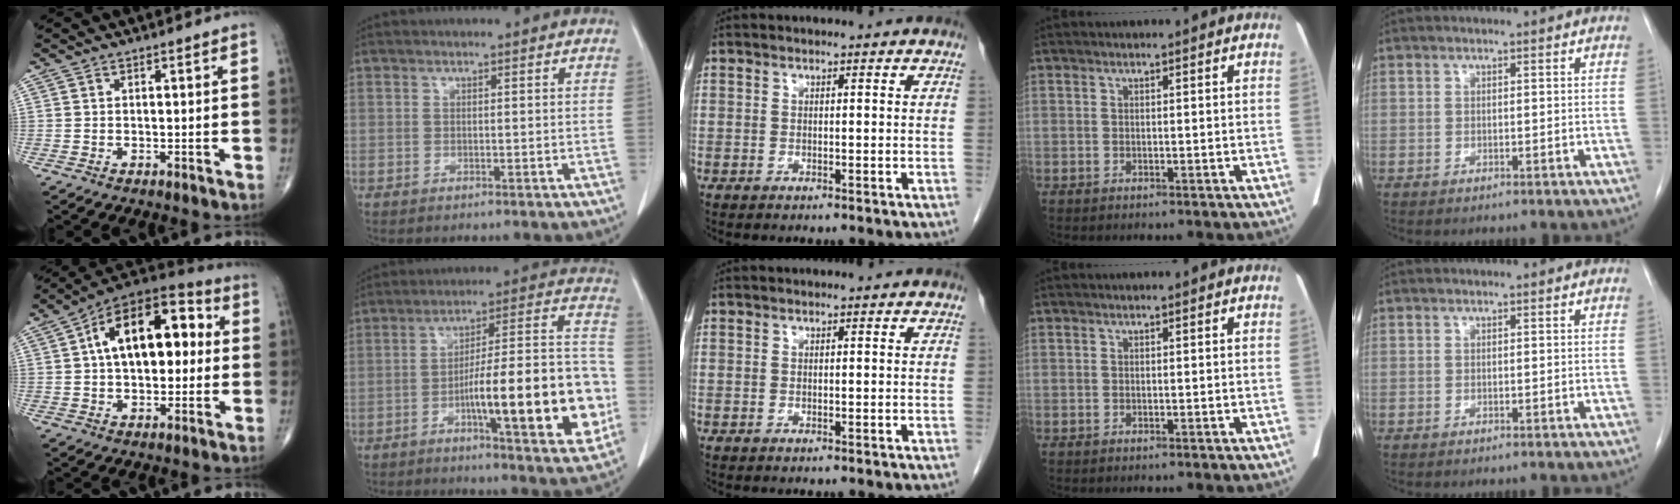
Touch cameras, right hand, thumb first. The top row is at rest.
{"thumb": {"total": 18.9, "force": [3.0, 10.5, 15.4], "torque": [-0.212, 0.038, 0.037]}, "index": {"total": 20.8, "force": [-5.2, 3.5, 19.9], "torque": [-0.245, 0.026, -0.065]}}